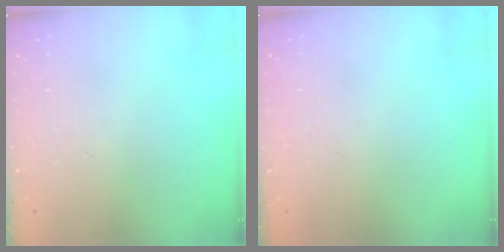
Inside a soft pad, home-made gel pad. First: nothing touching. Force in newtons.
{"total": 0.0}